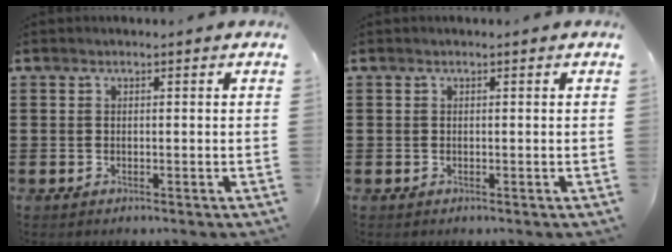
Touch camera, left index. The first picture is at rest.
{"total": 0.0}